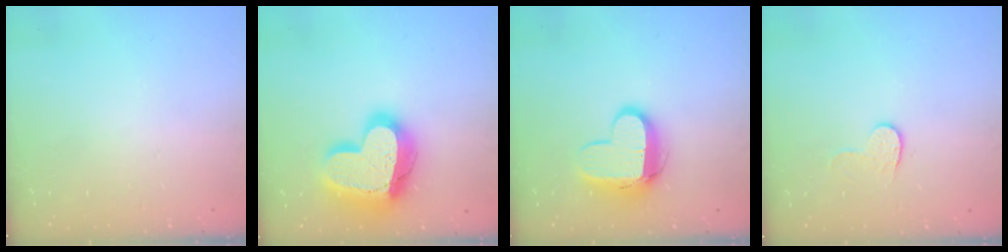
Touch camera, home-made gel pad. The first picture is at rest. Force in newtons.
{"total": 23.4, "press": 23.3, "slide": 1.9}
{"total": 11.2, "press": 11.2, "slide": 1.1}
{"total": 4.5, "press": 4.5, "slide": 0.5}